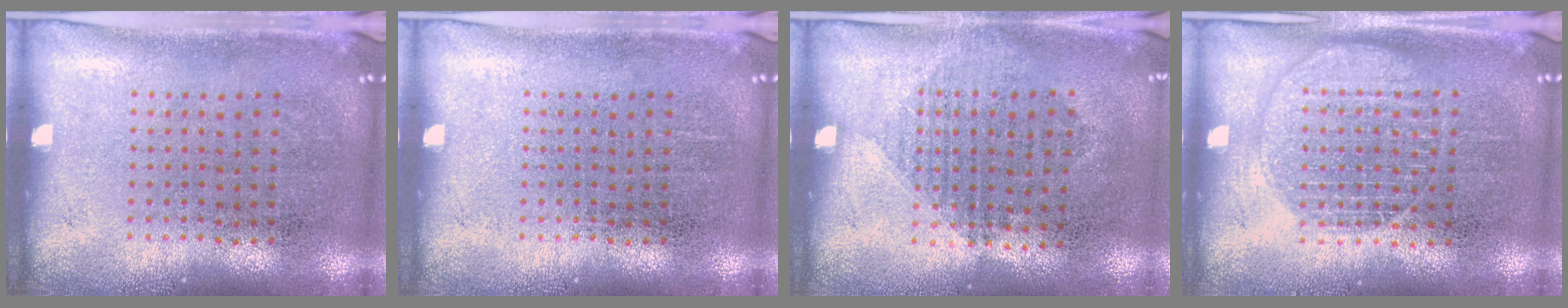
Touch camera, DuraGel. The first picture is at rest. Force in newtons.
{"total": 0.0}
{"total": 1.0, "press": 0.9, "slide": 0.5}
{"total": 1.3, "press": 1.3, "slide": 0.2}